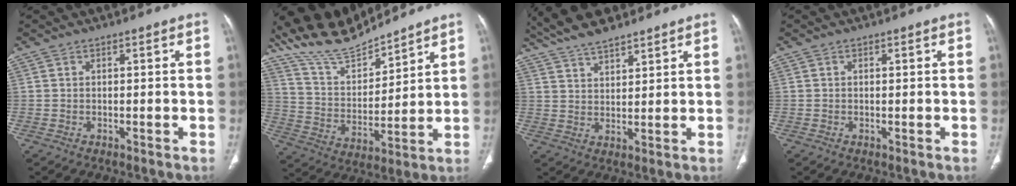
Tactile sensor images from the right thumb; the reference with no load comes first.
{"total": 17.3, "force": [15.7, 4.7, 5.6], "torque": [-0.071, -0.084, 0.298]}
{"total": 9.8, "force": [8.4, 2.5, 4.5], "torque": [-0.070, -0.022, 0.155]}
{"total": 0.0}